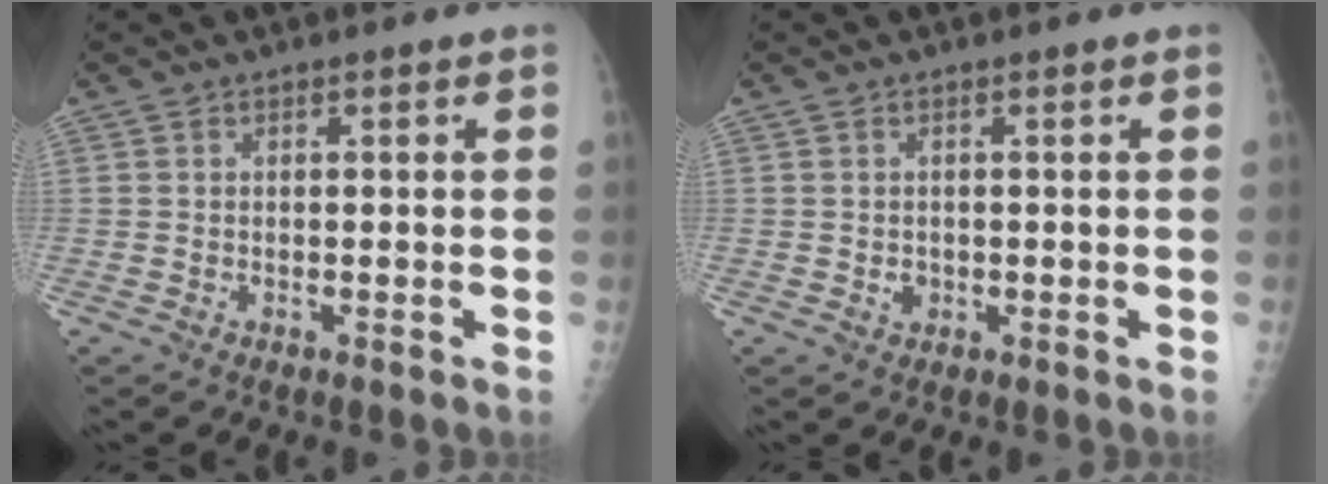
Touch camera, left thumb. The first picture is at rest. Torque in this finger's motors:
{"motor_torque": [-0.13, 0.03, 0.02, 0.00, 0.00]}